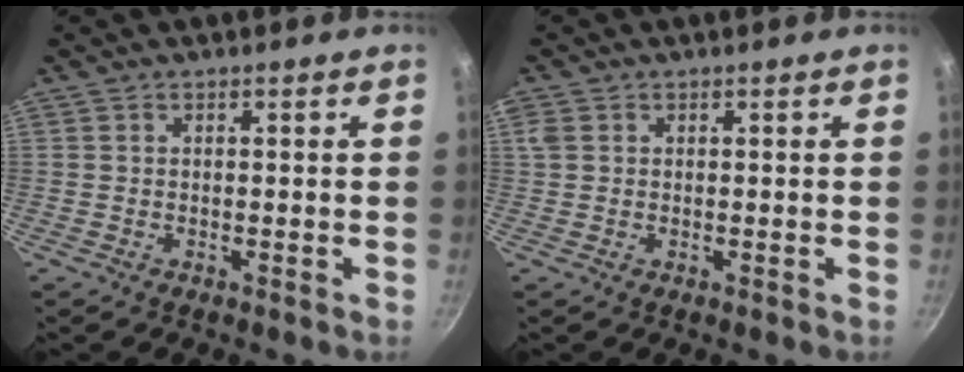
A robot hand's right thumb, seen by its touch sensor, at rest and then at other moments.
{"total": 2.0, "force": [0.7, 1.6, 1.1], "torque": [-0.027, 0.007, 0.017]}